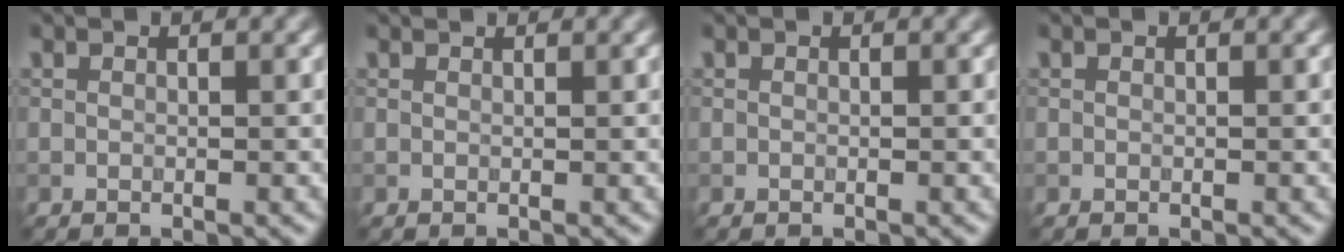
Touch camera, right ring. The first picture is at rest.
{"total": 1.3, "force": [1.1, 0.3, 0.4], "torque": [-0.004, -0.004, 0.002]}
{"total": 0.0}
{"total": 0.0}